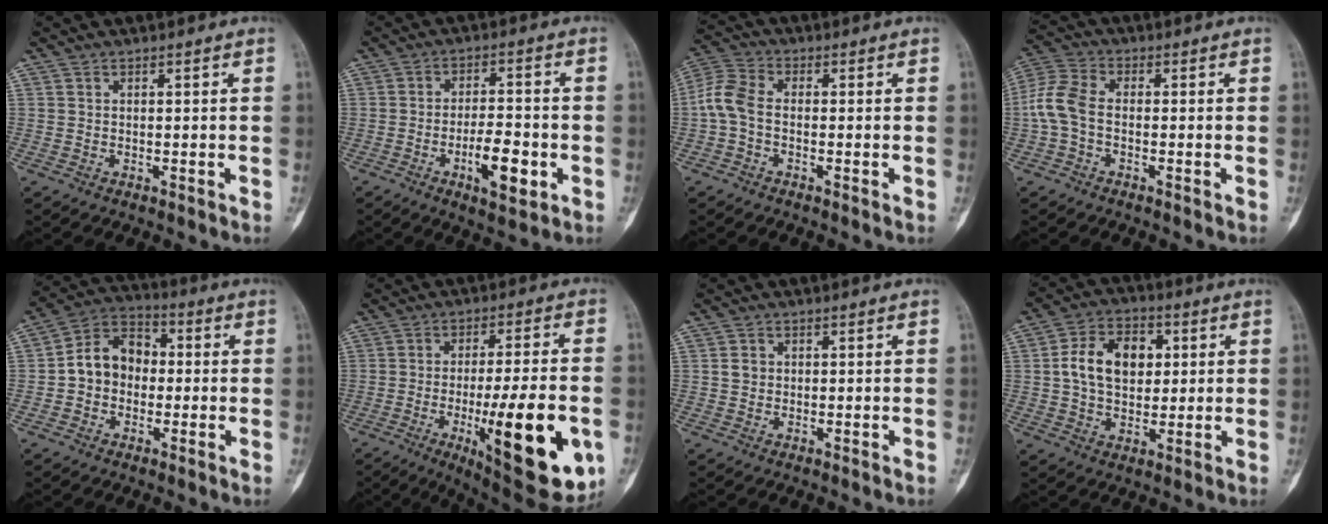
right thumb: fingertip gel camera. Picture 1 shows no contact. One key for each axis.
{"total": 8.8, "fx": -3.0, "fy": 3.5, "fz": 7.6, "tx": -0.117, "ty": 0.015, "tz": -0.046}
{"total": 6.2, "fx": -1.0, "fy": 3.8, "fz": 4.8, "tx": -0.110, "ty": 0.016, "tz": -0.033}
{"total": 7.0, "fx": -1.0, "fy": 4.2, "fz": 5.5, "tx": -0.128, "ty": 0.018, "tz": -0.032}
{"total": 10.2, "fx": -0.6, "fy": 8.1, "fz": 6.2, "tx": -0.083, "ty": 0.036, "tz": -0.024}
{"total": 22.8, "fx": -6.5, "fy": 6.0, "fz": 21.0, "tx": -0.280, "ty": -0.004, "tz": -0.078}
{"total": 1.8, "fx": 0.1, "fy": 1.6, "fz": 0.7, "tx": -0.007, "ty": 0.003, "tz": 0.002}
{"total": 12.2, "fx": 1.9, "fy": 8.4, "fz": 8.7, "tx": -0.127, "ty": 0.009, "tz": 0.028}